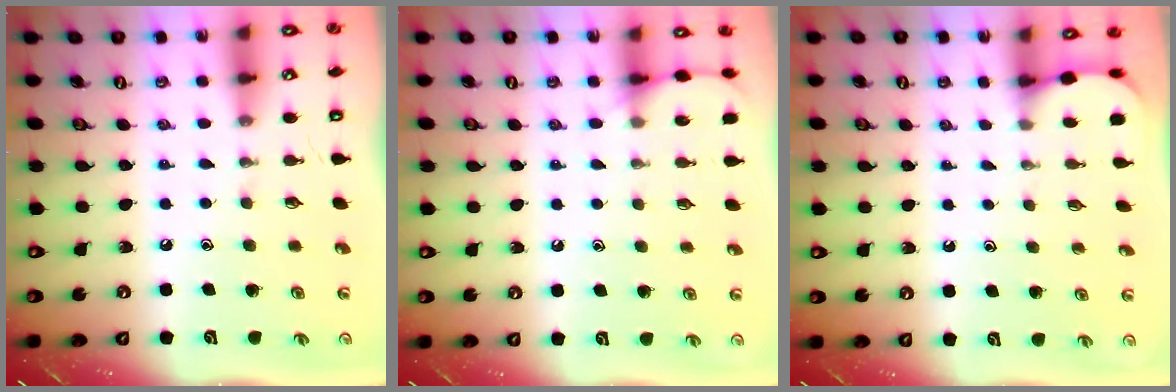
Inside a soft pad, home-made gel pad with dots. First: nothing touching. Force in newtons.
{"total": 6.7, "press": 6.6, "slide": 0.8}
{"total": 1.4, "press": 1.4, "slide": 0.1}